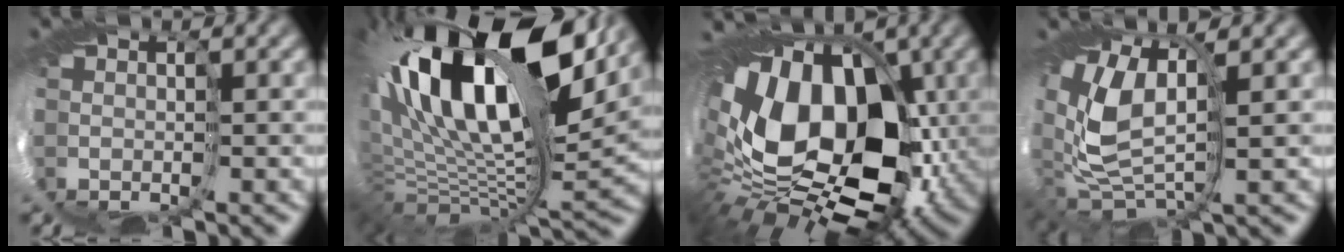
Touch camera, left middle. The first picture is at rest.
{"total": 17.1, "force": [7.3, 7.2, 13.8], "torque": [-0.263, 0.011, 0.130]}
{"total": 16.1, "force": [0.8, 11.4, 11.3], "torque": [-0.213, -0.020, 0.018]}
{"total": 8.5, "force": [2.1, 5.1, 6.4], "torque": [-0.174, -0.029, 0.052]}